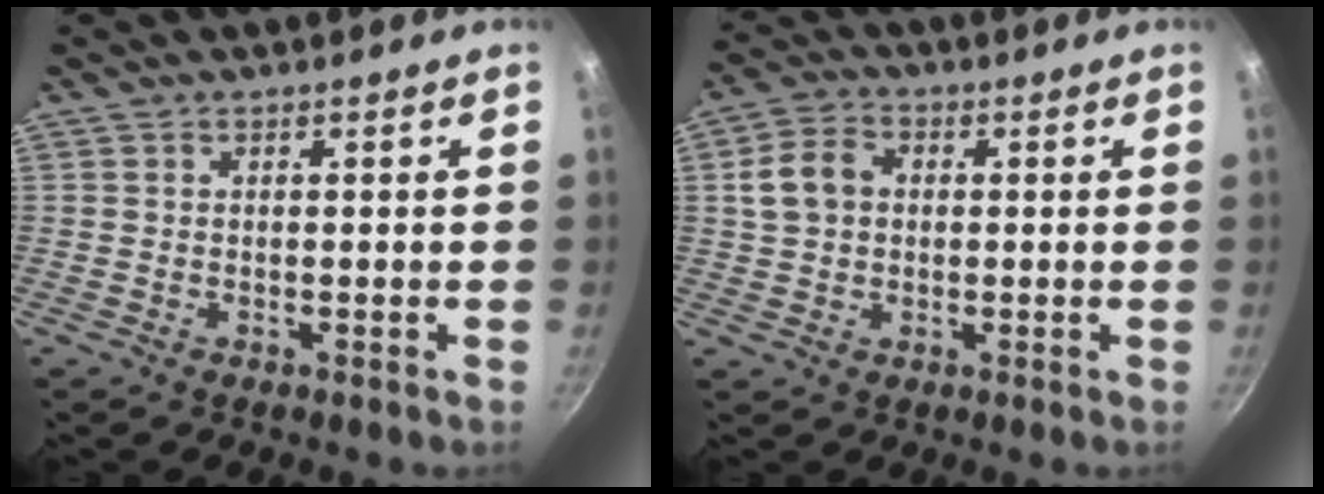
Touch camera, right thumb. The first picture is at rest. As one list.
[{"total": 7.1, "force": [0.9, 5.5, 4.3], "torque": [-0.067, 0.016, 0.007]}]